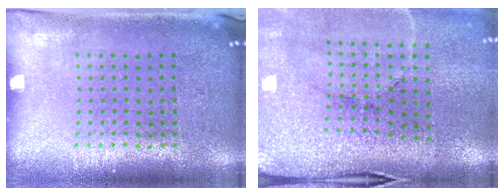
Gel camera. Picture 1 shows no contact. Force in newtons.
{"total": 3.7, "press": 3.6, "slide": 0.7}